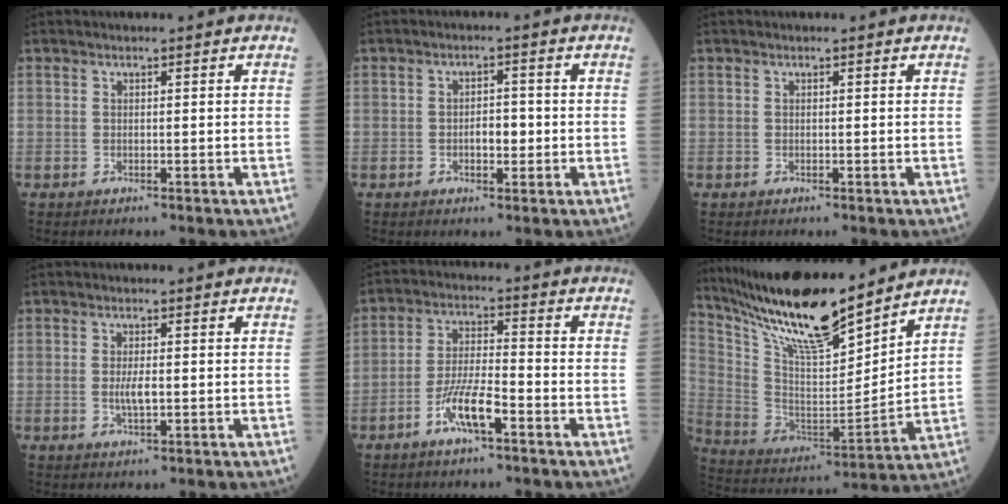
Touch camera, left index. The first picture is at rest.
{"total": 3.0, "force": [-0.7, 1.4, 2.6], "torque": [-0.040, 0.005, -0.010]}
{"total": 0.0}
{"total": 2.5, "force": [-0.2, 0.7, 2.4], "torque": [-0.052, -0.002, -0.003]}
{"total": 7.2, "force": [-3.8, 1.3, 5.9], "torque": [-0.120, -0.001, -0.073]}
{"total": 18.6, "force": [15.9, 2.1, 9.4], "torque": [-0.180, -0.008, 0.297]}